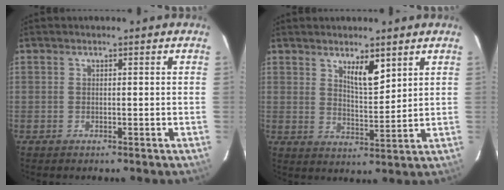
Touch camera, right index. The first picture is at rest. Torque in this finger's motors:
{"motor_torque": [0.33, 0.22, 0.09, 0.06]}